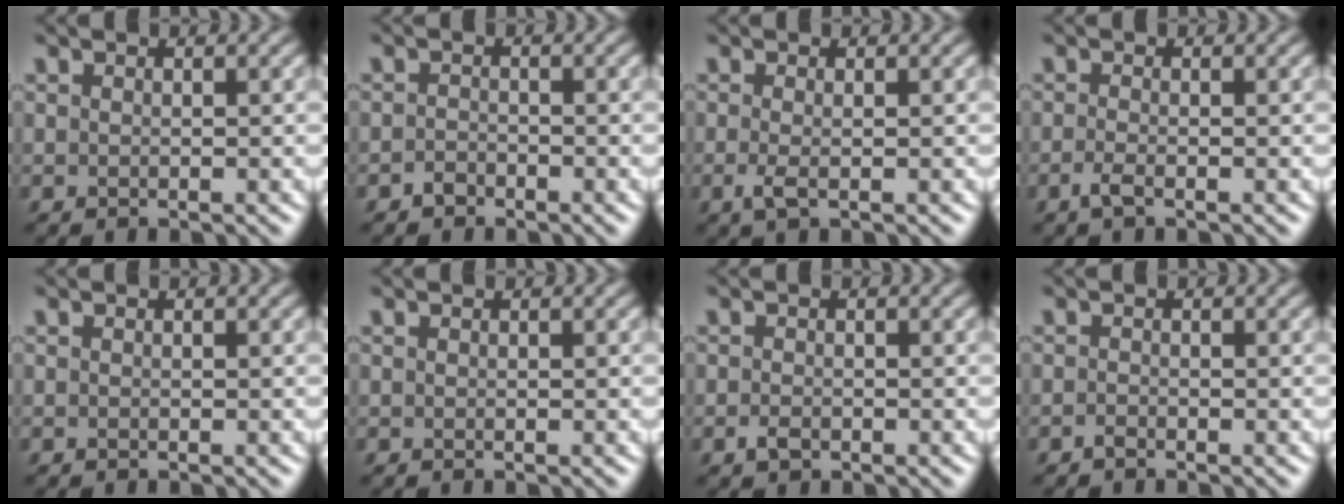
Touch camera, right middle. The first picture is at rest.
{"total": 1.0, "force": [-0.8, 0.6, 0.2], "torque": [-0.001, 0.002, -0.016]}
{"total": 1.5, "force": [-0.4, 0.5, 1.4], "torque": [-0.032, -0.006, -0.011]}
{"total": 1.4, "force": [-0.8, 0.3, 1.1], "torque": [-0.026, -0.004, -0.019]}
{"total": 0.0}
{"total": 0.0}
{"total": 1.1, "force": [-0.6, 0.7, 0.7], "torque": [-0.013, -0.002, -0.012]}
{"total": 0.6, "force": [-0.5, 0.1, 0.3], "torque": [-0.005, 0.000, -0.011]}